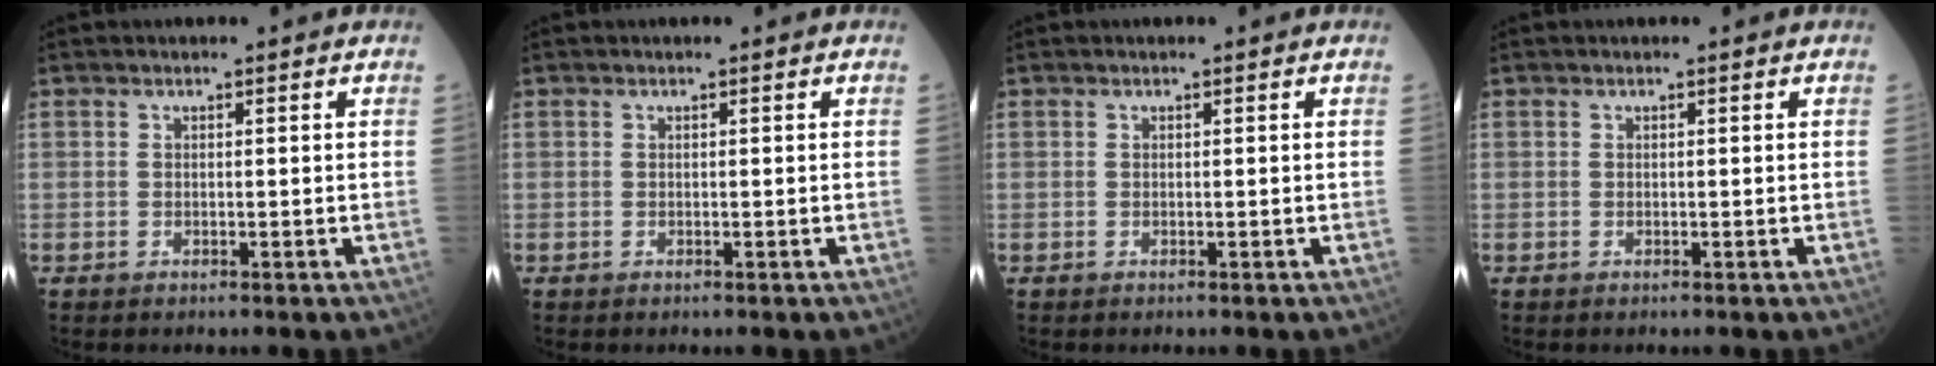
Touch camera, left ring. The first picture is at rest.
{"total": 0.0}
{"total": 0.0}
{"total": 0.0}